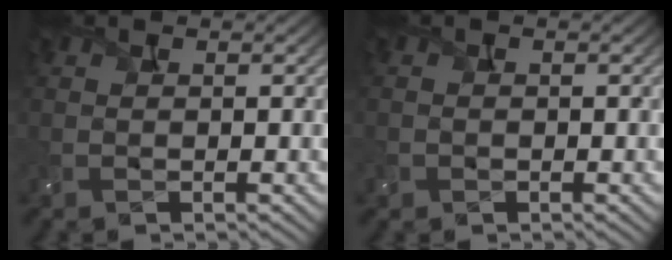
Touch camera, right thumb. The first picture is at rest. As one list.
[{"total": 0.7, "force": [-0.3, 0.7, 0.1], "torque": [0.003, -0.003, -0.007]}]